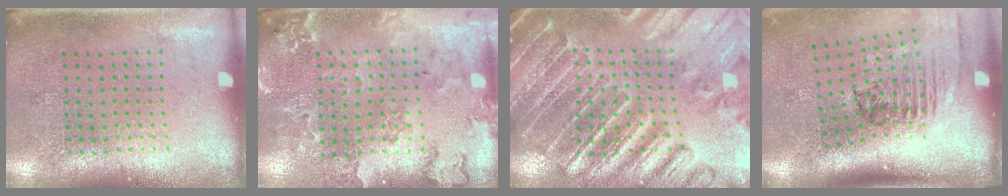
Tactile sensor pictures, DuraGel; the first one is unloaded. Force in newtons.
{"total": 0.9, "press": 0.9, "slide": 0.2}
{"total": 3.2, "press": 3.1, "slide": 0.5}
{"total": 2.5, "press": 1.7, "slide": 1.8}